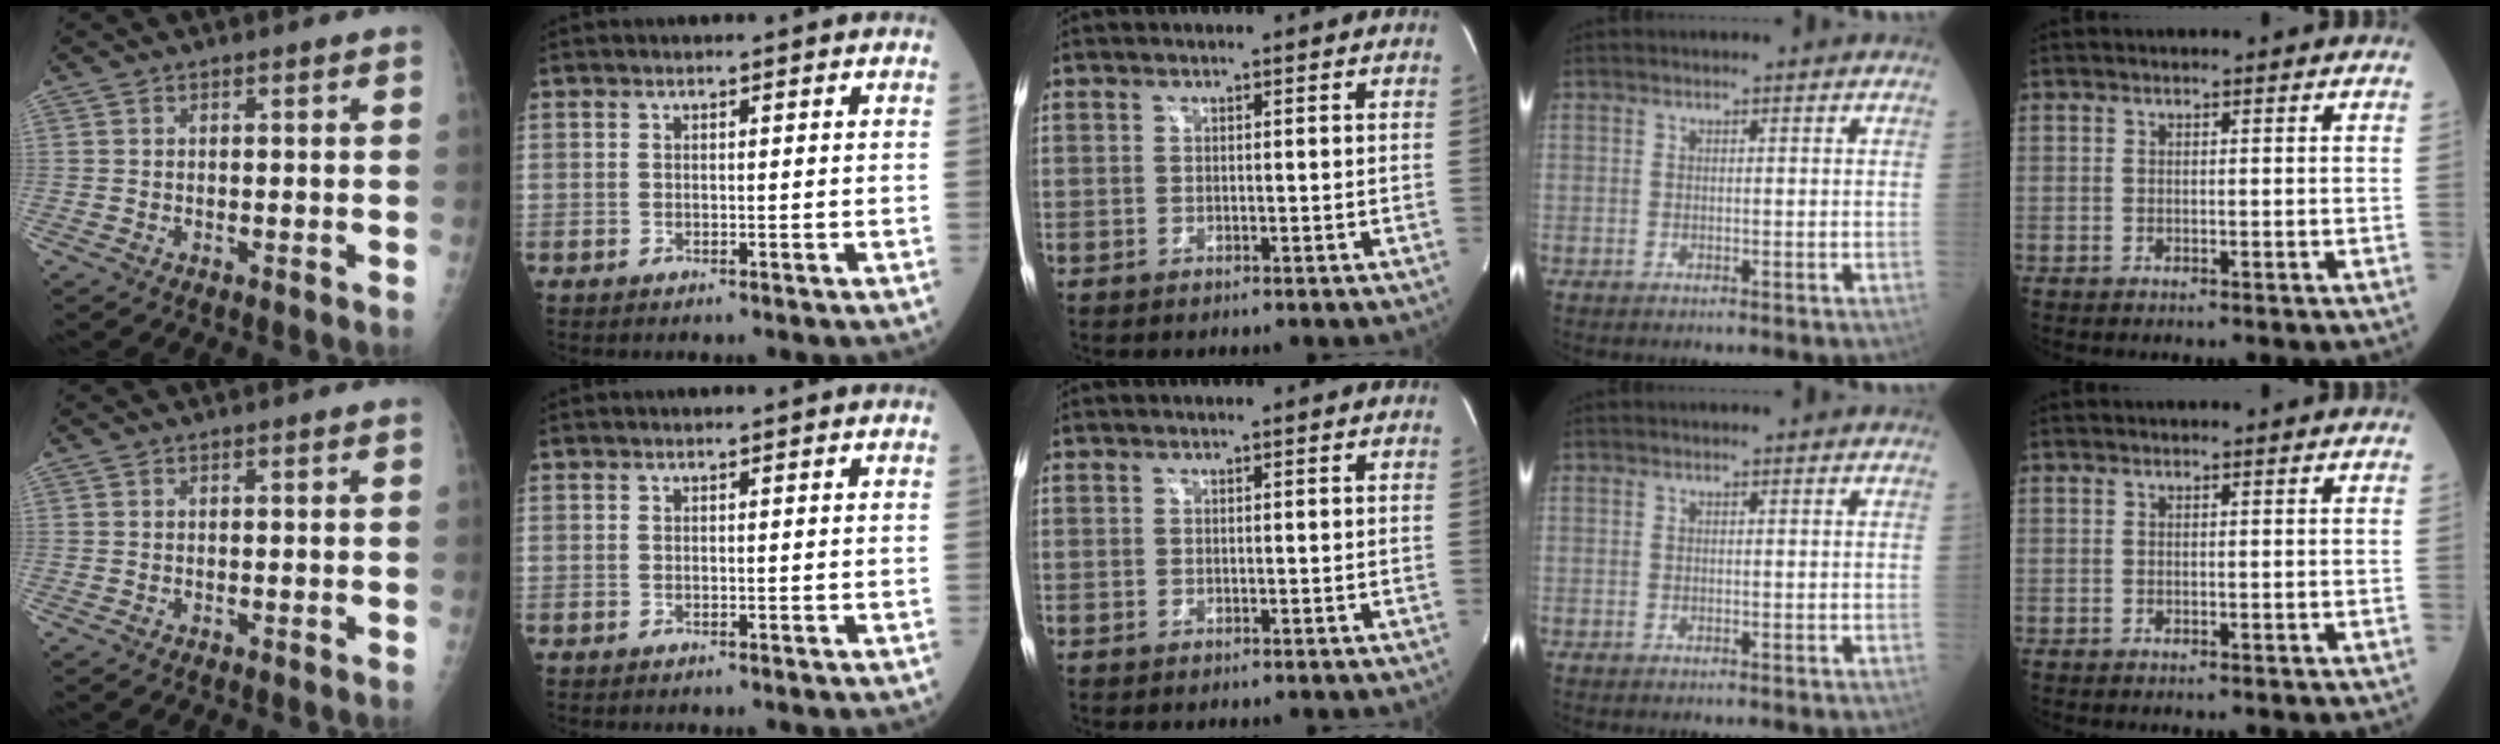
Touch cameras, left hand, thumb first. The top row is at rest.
{}